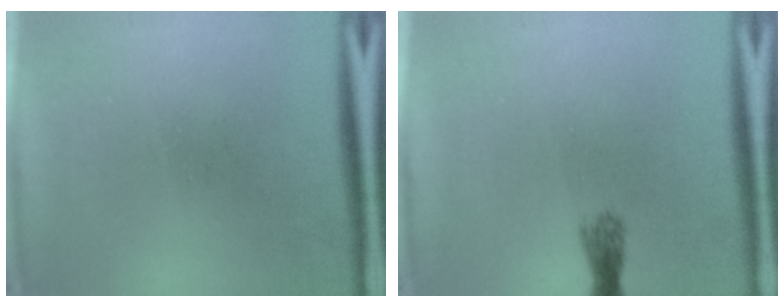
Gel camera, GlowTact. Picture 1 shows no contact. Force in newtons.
{"total": 1.7}